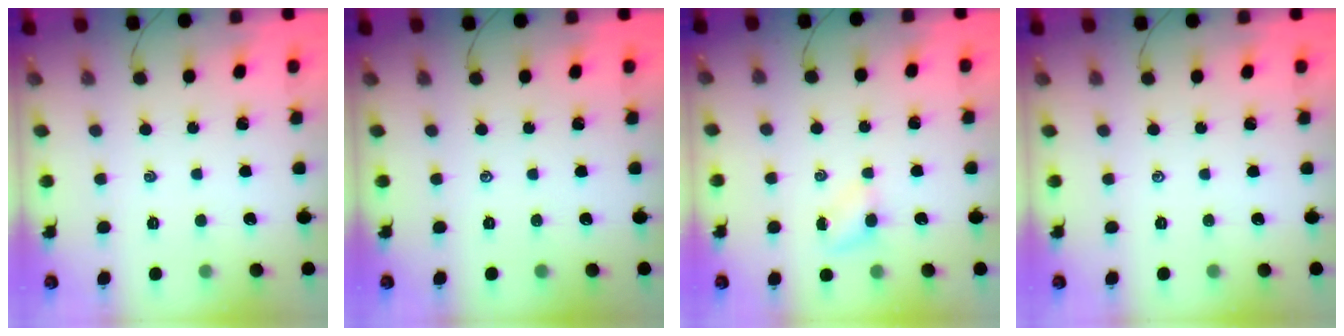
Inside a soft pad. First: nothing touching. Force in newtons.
{"total": 0.0}
{"total": 3.7, "press": 3.6, "slide": 1.2}
{"total": 0.0}